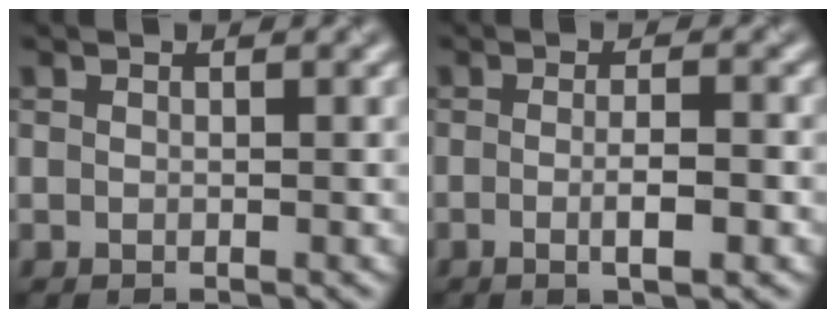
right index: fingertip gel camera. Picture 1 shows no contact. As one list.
[{"total": 2.6, "force": [-0.7, 0.3, 2.5], "torque": [-0.040, 0.000, -0.011]}]